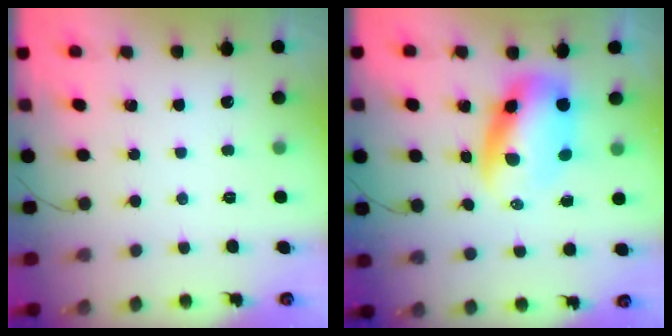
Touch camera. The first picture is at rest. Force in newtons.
{"total": 8.5, "press": 8.3, "slide": 2.0}